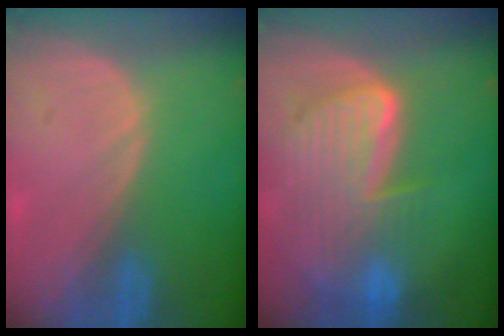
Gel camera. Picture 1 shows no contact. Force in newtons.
{"total": 9.7, "press": 8.3, "slide": 5.1}